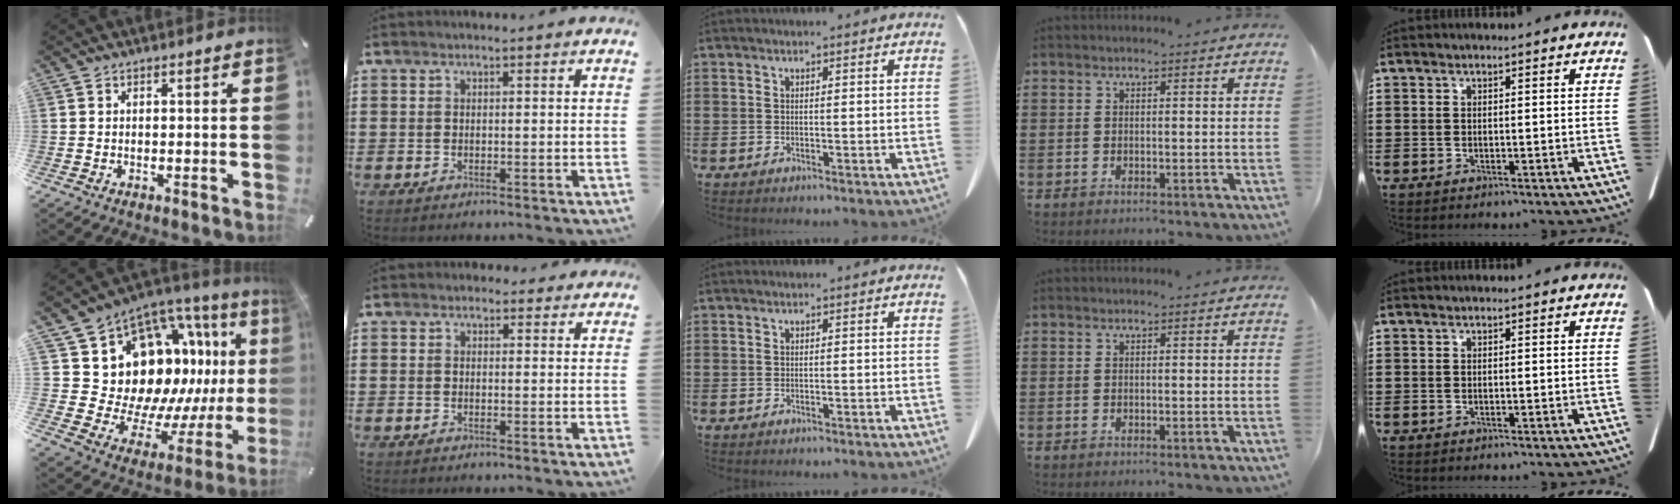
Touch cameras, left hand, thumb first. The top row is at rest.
{"thumb": {"total": 15.2, "force": [5.9, 12.0, 7.1], "torque": [-0.131, -0.101, 0.134]}, "index": {"total": 1.4, "force": [1.1, 0.9, 0.2], "torque": [-0.001, 0.005, 0.018]}}